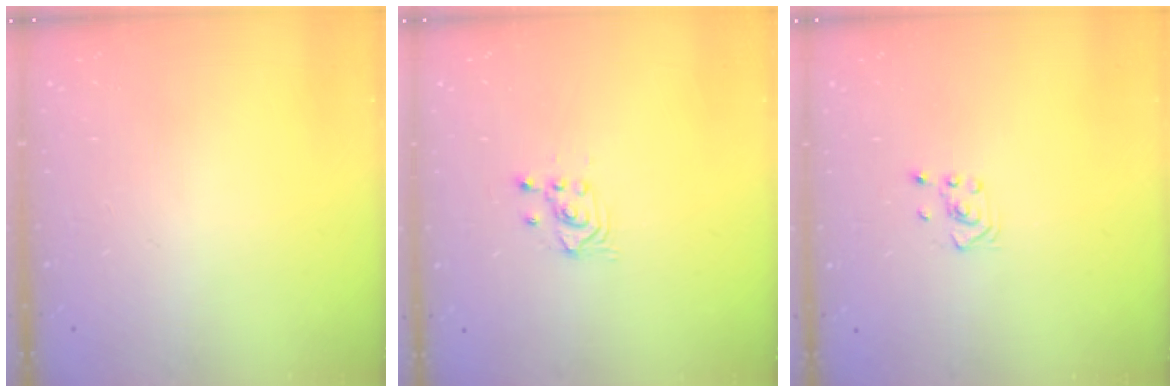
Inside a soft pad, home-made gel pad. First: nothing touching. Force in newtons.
{"total": 2.7, "press": 2.7, "slide": 0.3}
{"total": 2.6, "press": 2.4, "slide": 1.0}